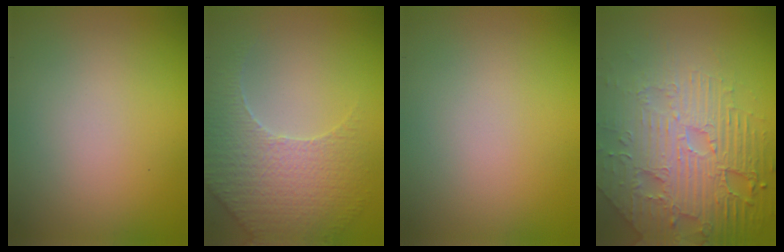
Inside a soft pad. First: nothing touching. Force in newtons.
{"total": 4.5, "press": 4.3, "slide": 1.5}
{"total": 0.0}
{"total": 7.0, "press": 5.7, "slide": 4.1}